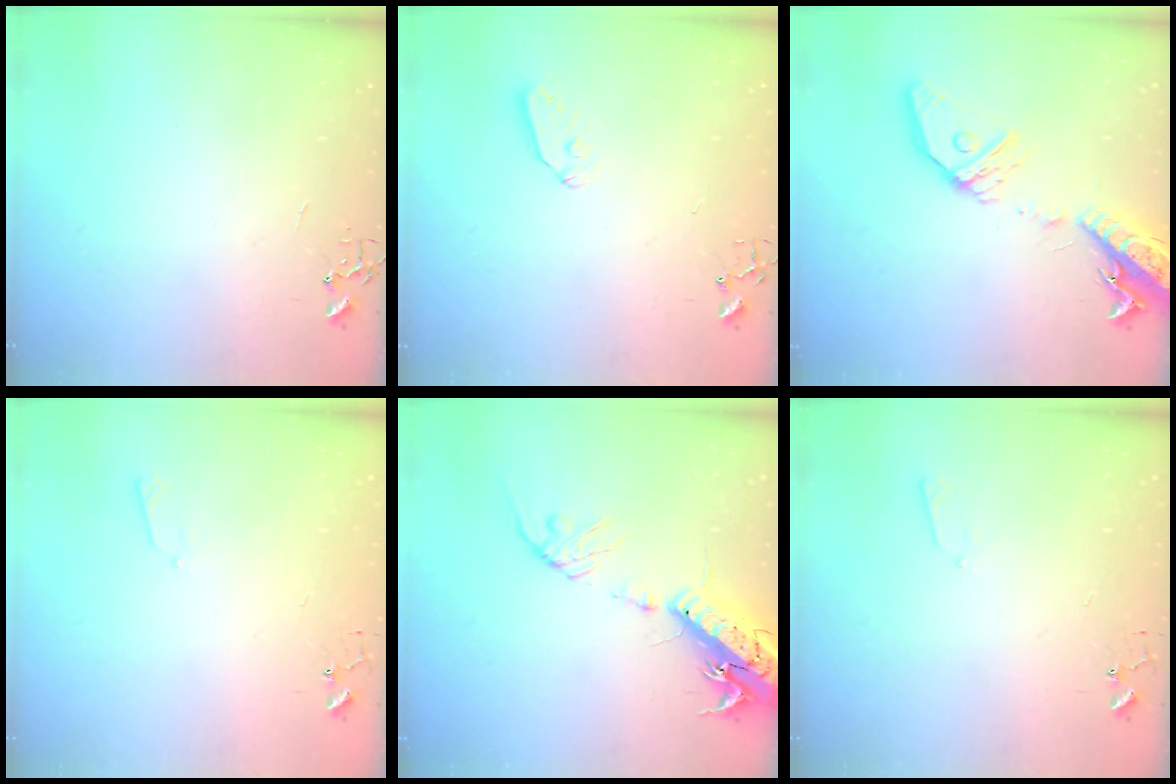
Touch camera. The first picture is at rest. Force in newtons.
{"total": 6.0, "press": 6.0, "slide": 0.2}
{"total": 19.6, "press": 19.2, "slide": 4.0}
{"total": 4.1, "press": 4.0, "slide": 0.6}
{"total": 18.1, "press": 17.7, "slide": 3.8}
{"total": 4.1, "press": 4.0, "slide": 0.6}